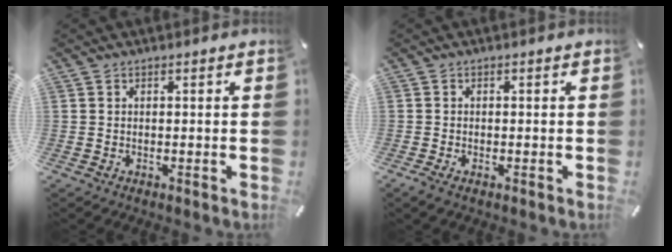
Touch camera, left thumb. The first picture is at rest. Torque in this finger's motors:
{"motor_torque": [-0.06, 0.45, 0.32, 0.12, 0.08]}